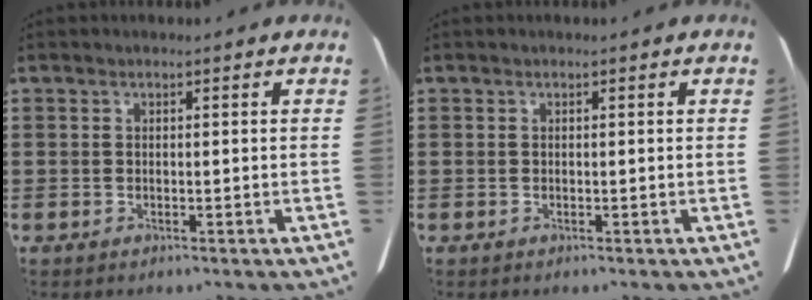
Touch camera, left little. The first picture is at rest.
{"total": 0.0}